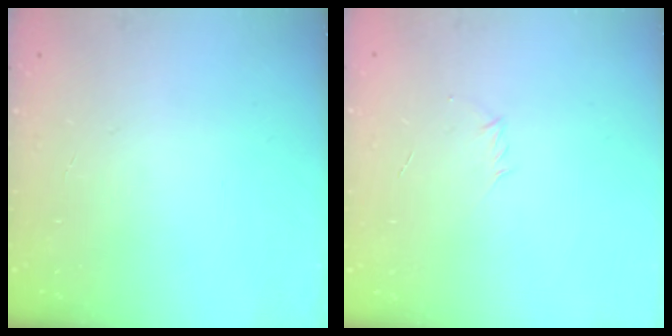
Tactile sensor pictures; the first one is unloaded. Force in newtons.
{"total": 2.9, "press": 2.8, "slide": 0.8}